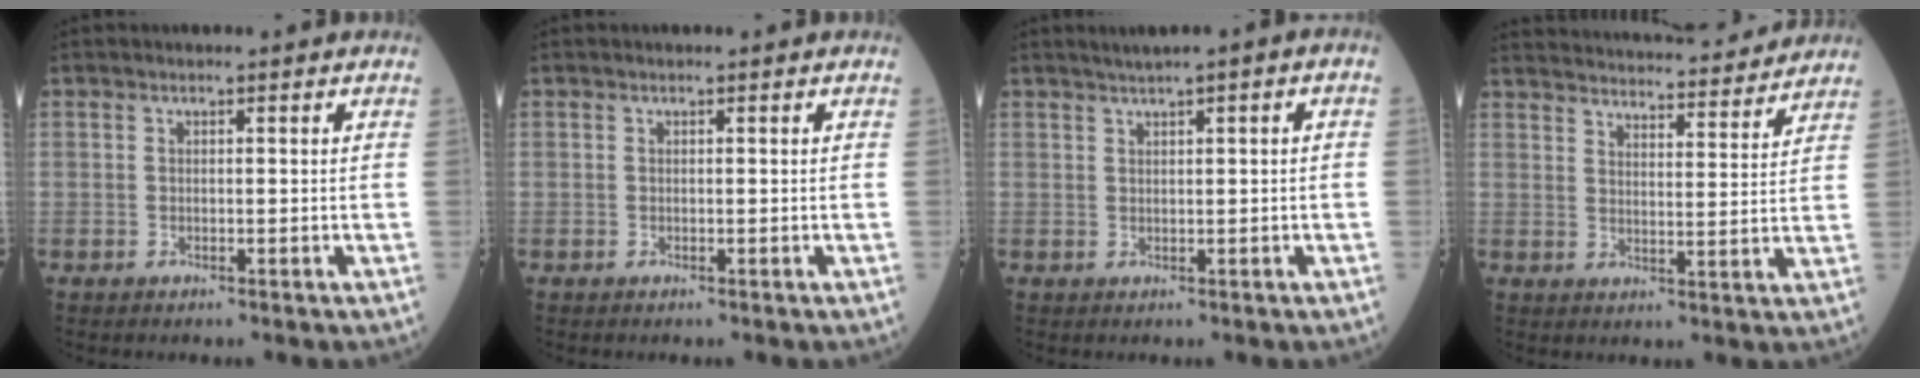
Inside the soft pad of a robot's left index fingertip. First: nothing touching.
{"total": 0.0}
{"total": 2.9, "force": [1.4, 0.2, 2.5], "torque": [-0.042, 0.014, 0.025]}
{"total": 23.4, "force": [22.3, 3.4, 6.3], "torque": [-0.102, 0.000, 0.293]}